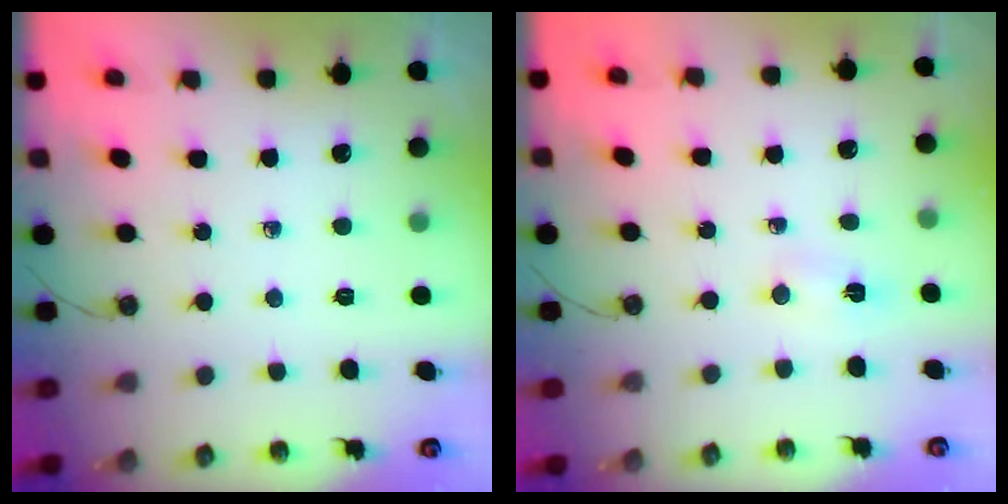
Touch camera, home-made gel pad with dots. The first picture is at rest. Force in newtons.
{"total": 2.0, "press": 1.5, "slide": 1.3}